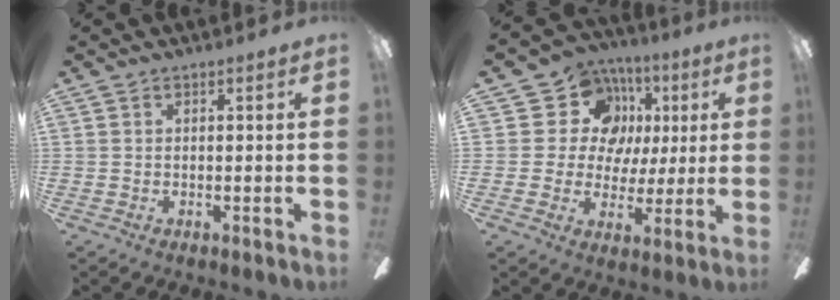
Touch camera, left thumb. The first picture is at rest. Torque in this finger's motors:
{"motor_torque": [-0.02, 0.42, -0.14, 0.08, 0.06]}